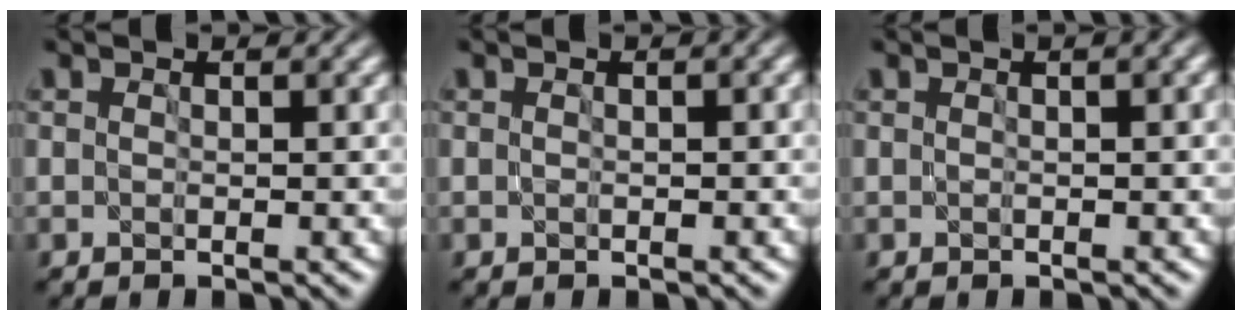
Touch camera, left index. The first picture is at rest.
{"total": 0.9, "force": [0.1, 0.2, 0.8], "torque": [-0.018, 0.002, 0.000]}
{"total": 1.9, "force": [0.6, 0.5, 1.8], "torque": [-0.026, 0.006, 0.002]}